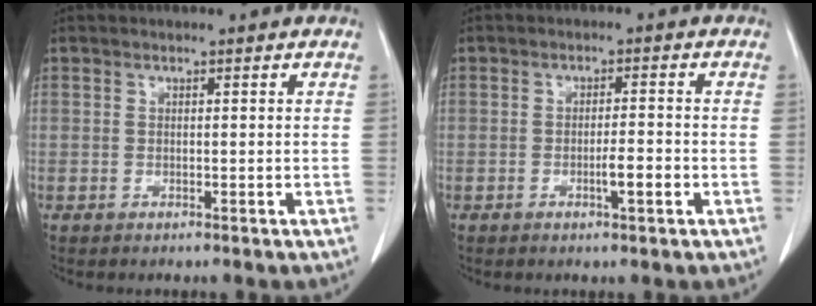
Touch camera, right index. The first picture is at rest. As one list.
[{"total": 3.6, "force": [-1.2, 0.6, 3.3], "torque": [-0.056, 0.001, -0.017]}]